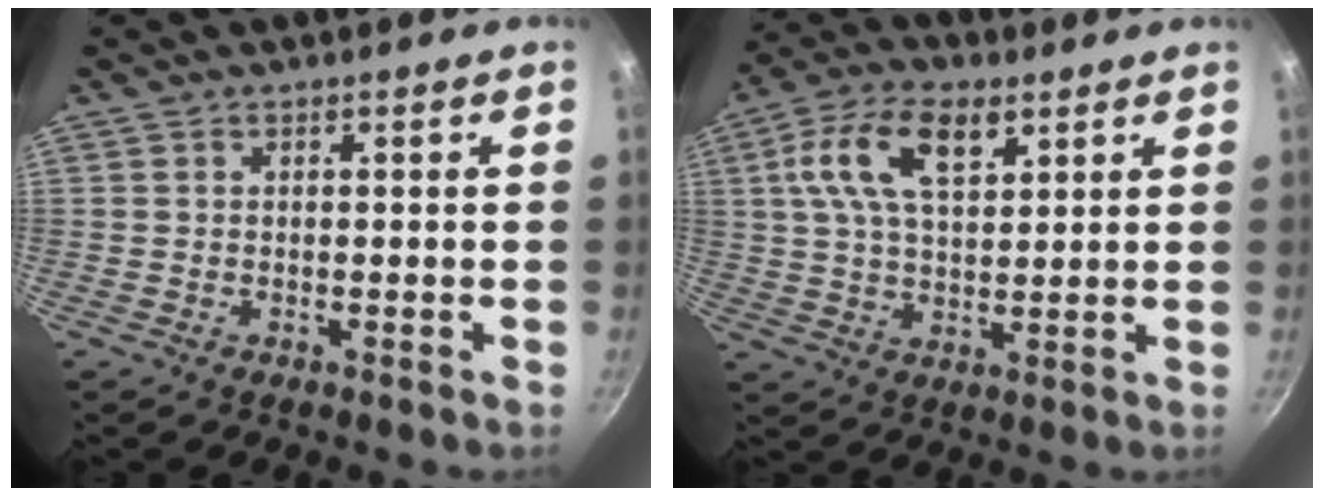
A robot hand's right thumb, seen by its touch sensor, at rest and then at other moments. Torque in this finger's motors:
{"motor_torque": [-0.52, 0.75, 0.51, -0.46, 0.22]}